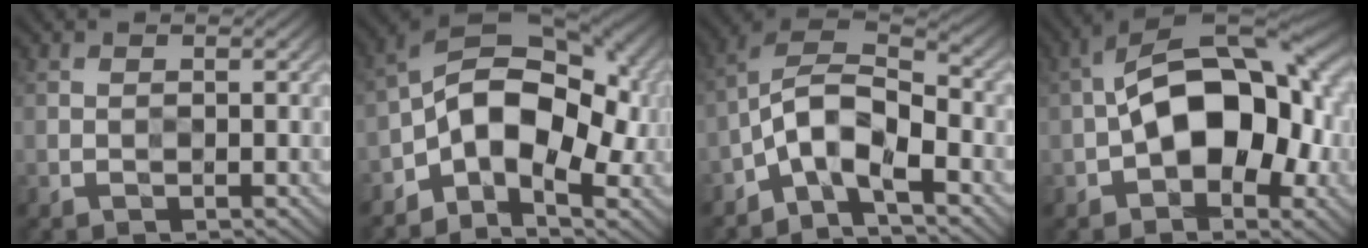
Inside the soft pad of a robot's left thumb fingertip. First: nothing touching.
{"total": 12.2, "force": [-2.7, 7.1, 9.5], "torque": [-0.152, -0.001, -0.063]}
{"total": 8.5, "force": [-4.5, 3.6, 6.2], "torque": [-0.117, 0.005, -0.101]}
{"total": 15.1, "force": [-1.4, 8.8, 12.2], "torque": [-0.159, 0.017, -0.034]}